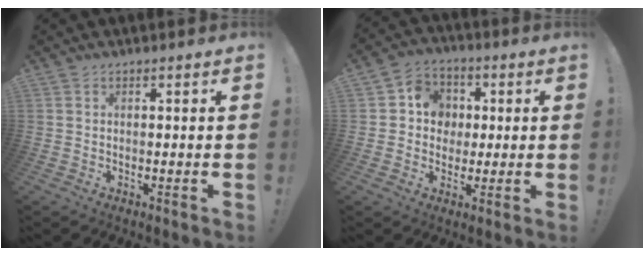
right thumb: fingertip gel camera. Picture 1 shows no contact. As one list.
[{"total": 9.0, "force": [0.5, 8.6, 2.4], "torque": [-0.039, 0.006, 0.017]}]